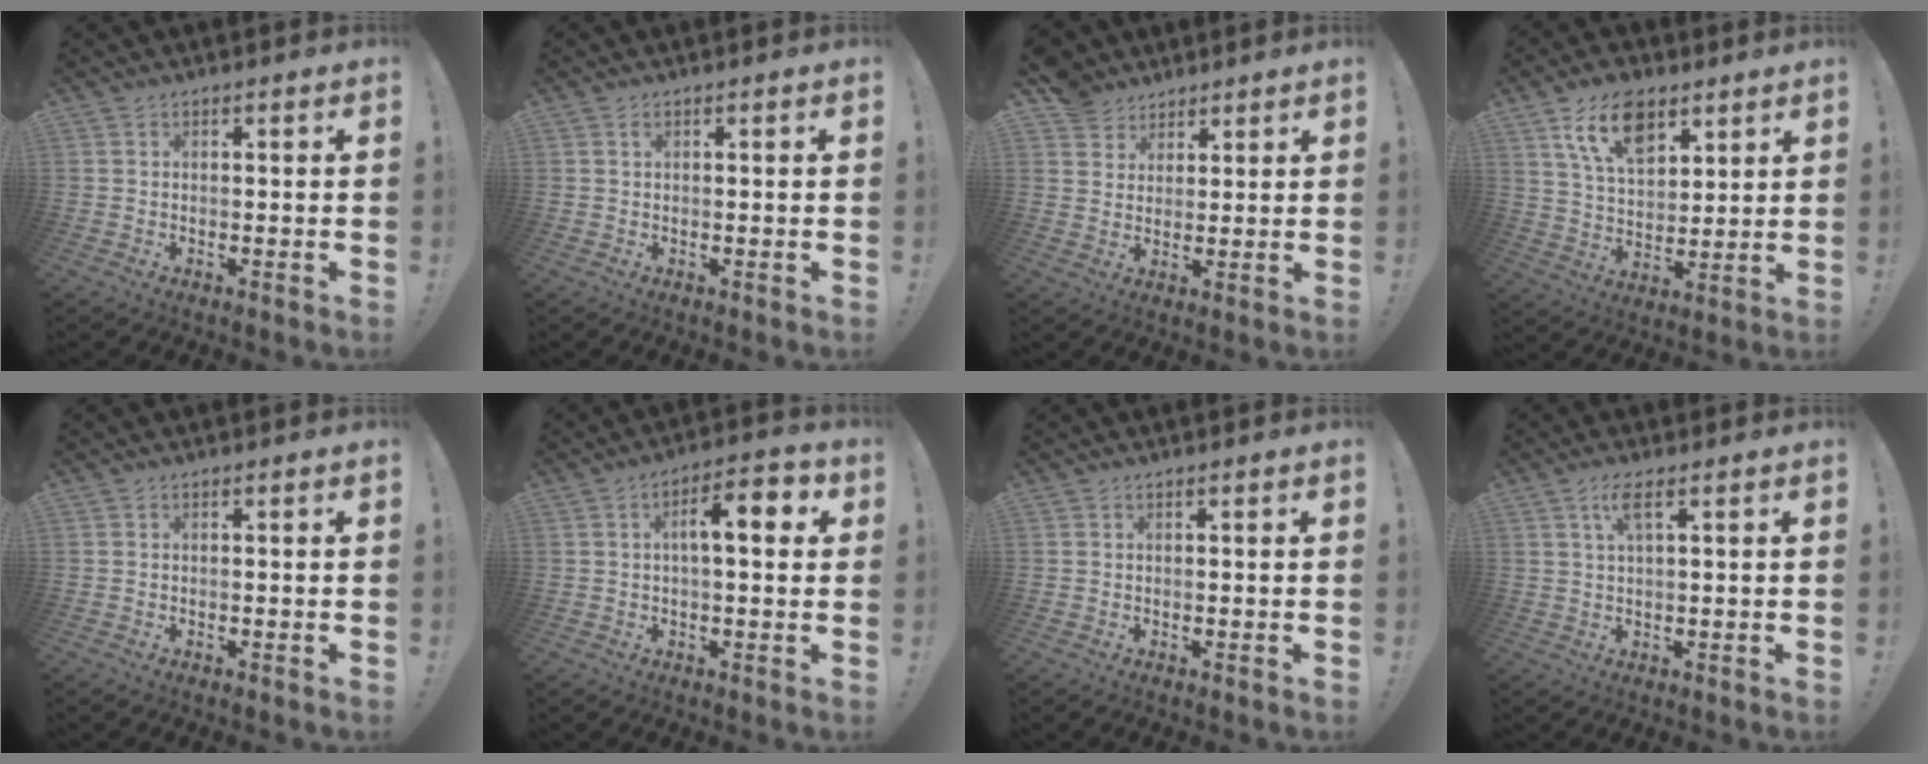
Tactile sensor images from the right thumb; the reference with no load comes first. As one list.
[{"total": 0.7, "force": [0.3, 0.3, 0.5], "torque": [-0.003, -0.001, 0.003]}, {"total": 6.6, "force": [4.8, 4.5, 0.2], "torque": [-0.004, -0.038, 0.095]}, {"total": 14.1, "force": [8.1, 7.7, 8.6], "torque": [-0.146, -0.025, 0.149]}, {"total": 0.0}, {"total": 10.4, "force": [1.9, 4.2, 9.3], "torque": [-0.132, 0.005, 0.026]}, {"total": 0.0}, {"total": 4.7, "force": [2.2, 0.9, 4.0], "torque": [-0.074, -0.001, 0.037]}]